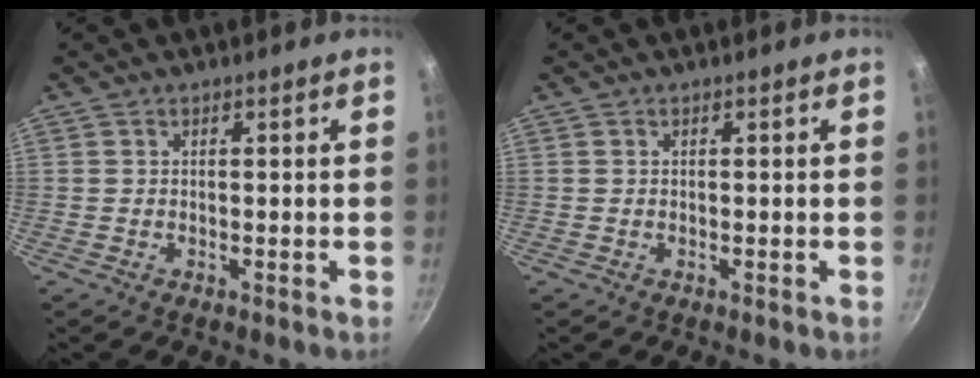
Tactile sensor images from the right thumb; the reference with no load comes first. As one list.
[{"total": 0.0}]